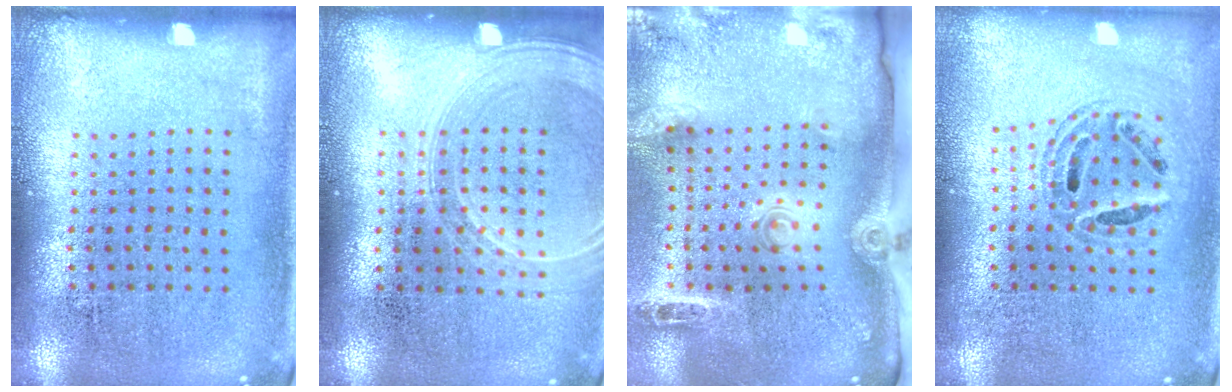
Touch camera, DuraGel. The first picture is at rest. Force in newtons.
{"total": 1.5, "press": 1.5, "slide": 0.4}
{"total": 3.0, "press": 2.1, "slide": 2.2}
{"total": 0.7, "press": 0.7, "slide": 0.2}